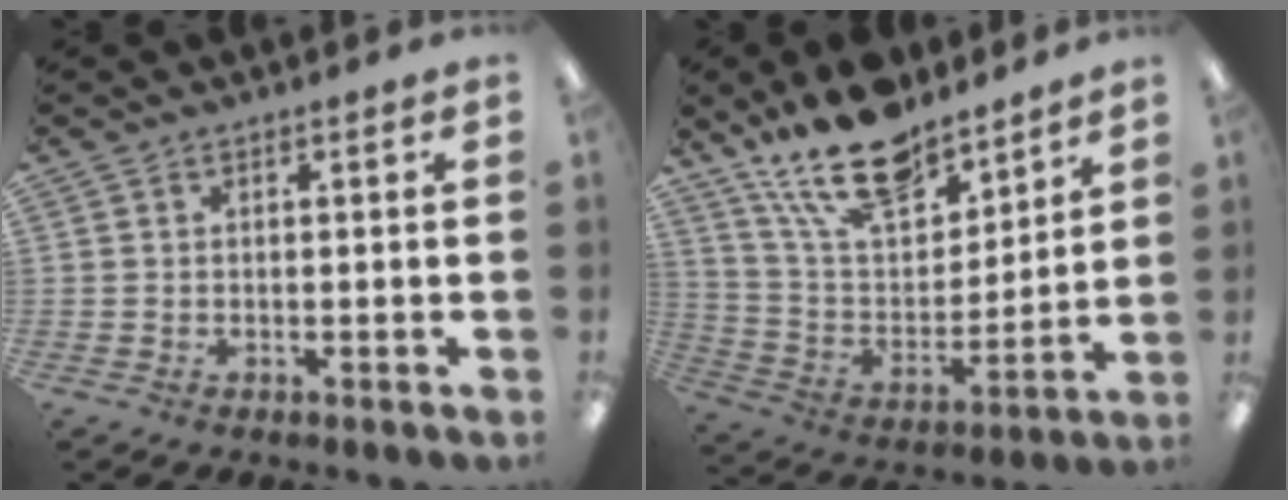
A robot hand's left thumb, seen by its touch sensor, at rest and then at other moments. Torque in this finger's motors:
{"motor_torque": [2.52, 1.17, 1.83, -0.94, 0.41]}